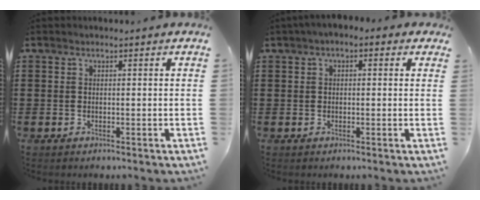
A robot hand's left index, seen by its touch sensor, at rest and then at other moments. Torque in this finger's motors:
{"motor_torque": [2.14, 0.00, 0.26, 0.21]}